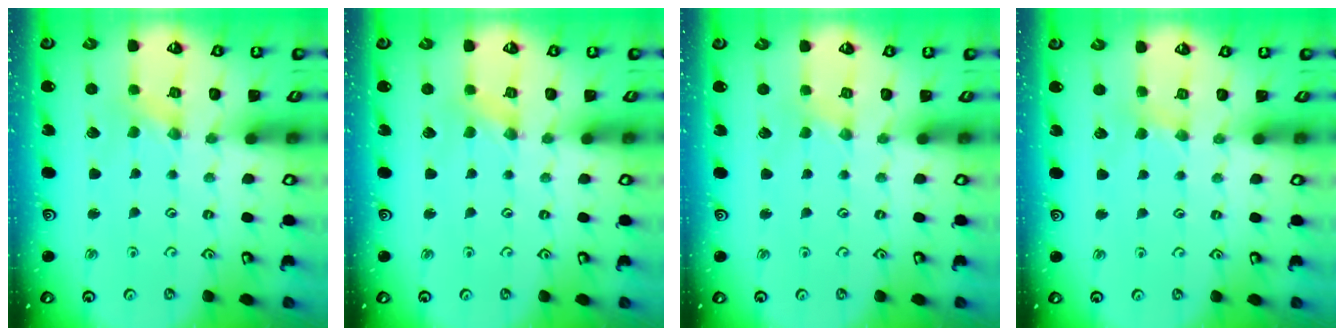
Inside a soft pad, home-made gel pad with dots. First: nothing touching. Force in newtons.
{"total": 0.0}
{"total": 0.0}
{"total": 2.6, "press": 2.6, "slide": 0.4}